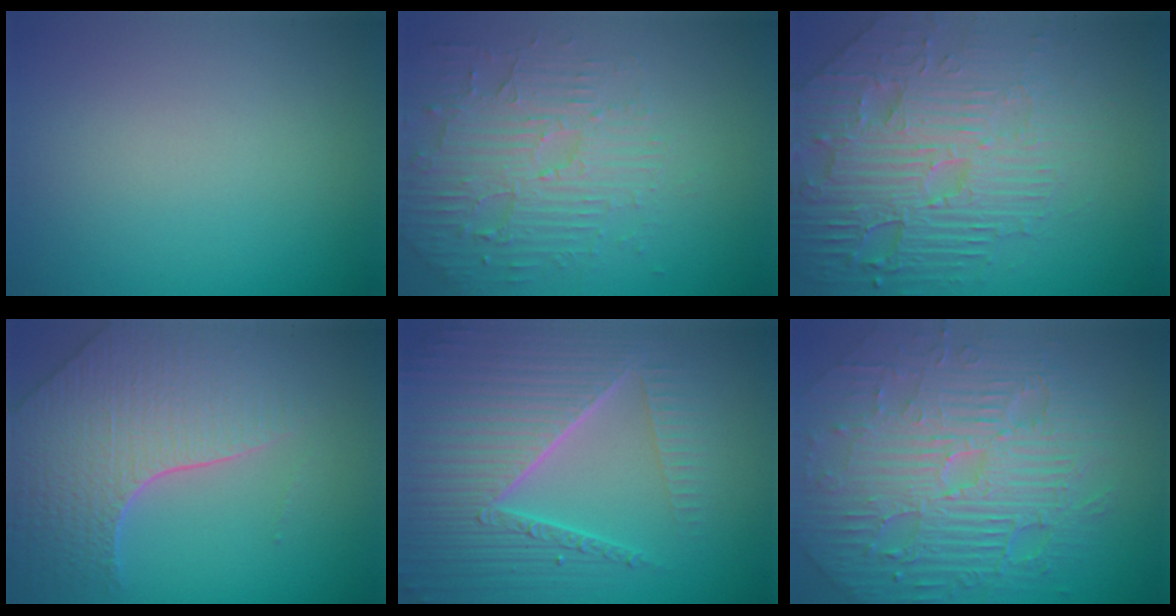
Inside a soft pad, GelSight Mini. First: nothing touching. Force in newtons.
{"total": 5.5, "press": 3.8, "slide": 4.0}
{"total": 8.7, "press": 6.1, "slide": 6.2}
{"total": 7.6, "press": 5.8, "slide": 4.9}
{"total": 8.5, "press": 5.9, "slide": 6.1}
{"total": 11.4, "press": 7.4, "slide": 8.8}